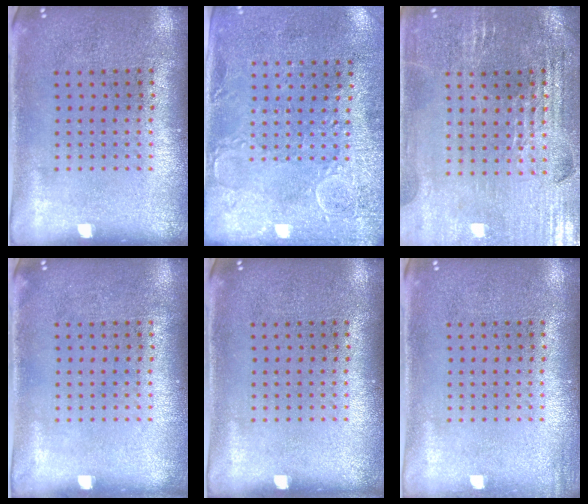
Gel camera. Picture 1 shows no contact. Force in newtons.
{"total": 3.1, "press": 2.3, "slide": 2.0}
{"total": 2.9, "press": 2.8, "slide": 0.5}
{"total": 0.0}
{"total": 0.0}
{"total": 0.8, "press": 0.7, "slide": 0.1}